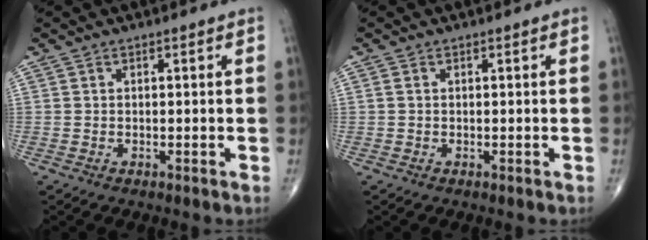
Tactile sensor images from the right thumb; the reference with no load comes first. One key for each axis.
{"total": 0.5, "fx": 0.1, "fy": 0.4, "fz": 0.4, "tx": -0.011, "ty": 0.002, "tz": 0.002}